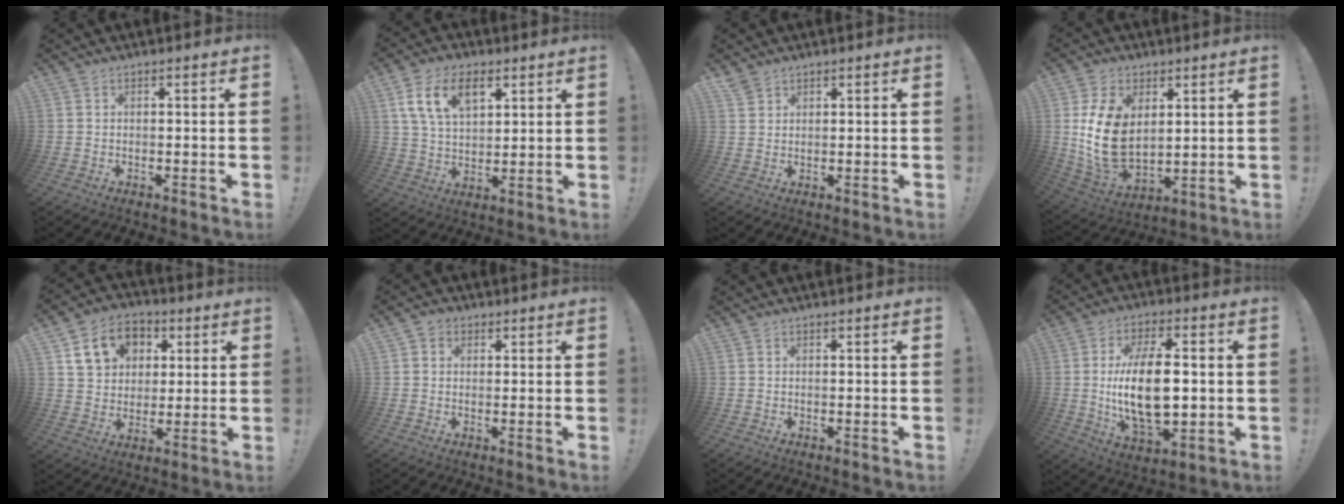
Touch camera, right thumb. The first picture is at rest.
{"total": 13.2, "force": [6.2, 7.9, 8.6], "torque": [-0.144, -0.006, 0.117]}
{"total": 2.6, "force": [2.2, 1.1, 0.8], "torque": [-0.015, -0.012, 0.043]}
{"total": 15.6, "force": [3.0, 11.2, 10.4], "torque": [-0.206, -0.024, 0.060]}
{"total": 13.3, "force": [5.5, 10.5, 6.1], "torque": [-0.096, -0.013, 0.110]}
{"total": 2.5, "force": [0.6, 2.2, 0.9], "torque": [-0.013, 0.001, 0.011]}
{"total": 0.0}
{"total": 18.0, "force": [-0.2, 8.5, 15.9], "torque": [-0.310, -0.004, -0.009]}